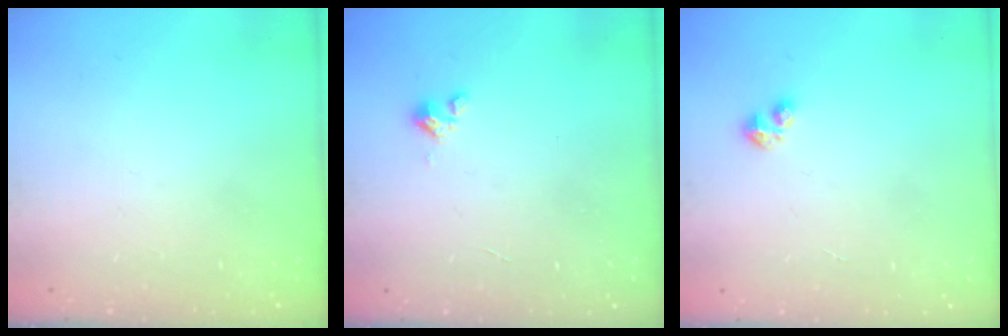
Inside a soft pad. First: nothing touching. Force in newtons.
{"total": 0.9, "press": 0.9, "slide": 0.2}
{"total": 2.9, "press": 2.9, "slide": 0.5}